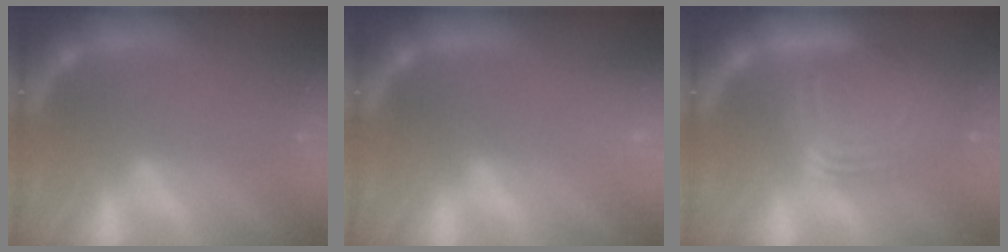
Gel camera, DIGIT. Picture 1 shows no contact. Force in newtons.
{"total": 3.0}
{"total": 10.0}